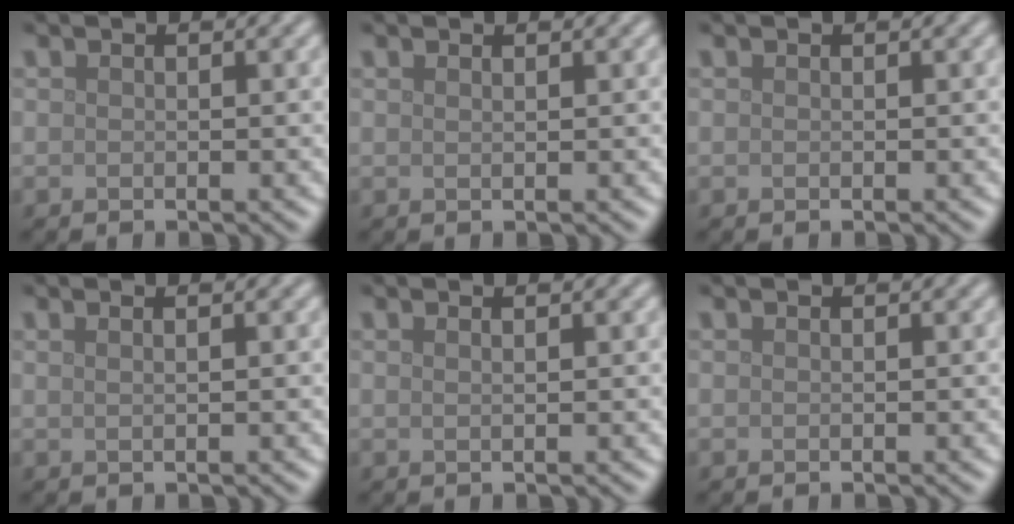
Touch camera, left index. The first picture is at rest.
{"total": 0.7, "force": [0.5, 0.2, 0.4], "torque": [-0.003, -0.002, 0.004]}
{"total": 0.0}
{"total": 2.0, "force": [1.0, 1.0, 1.4], "torque": [-0.004, 0.002, -0.009]}
{"total": 1.7, "force": [0.9, 0.8, 1.2], "torque": [-0.003, -0.002, -0.006]}
{"total": 0.0}